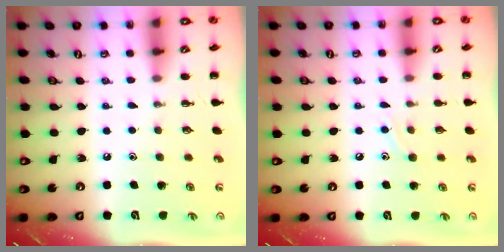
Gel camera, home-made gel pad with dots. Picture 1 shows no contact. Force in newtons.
{"total": 6.6, "press": 6.5, "slide": 1.1}